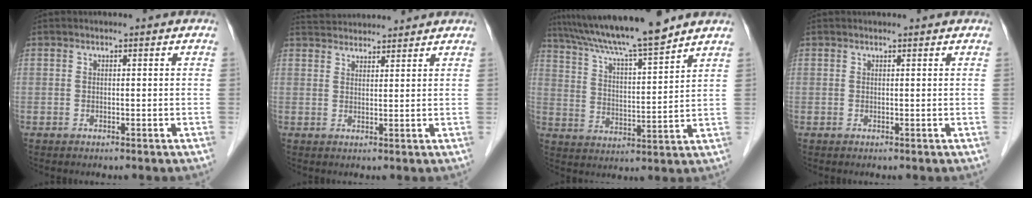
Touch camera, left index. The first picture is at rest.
{"total": 7.6, "force": [7.4, 1.0, 1.5], "torque": [-0.030, 0.036, 0.114]}
{"total": 14.3, "force": [12.4, -0.5, 7.0], "torque": [-0.126, 0.011, 0.208]}
{"total": 1.0, "force": [1.0, 0.0, 0.1], "torque": [-0.009, 0.007, 0.013]}